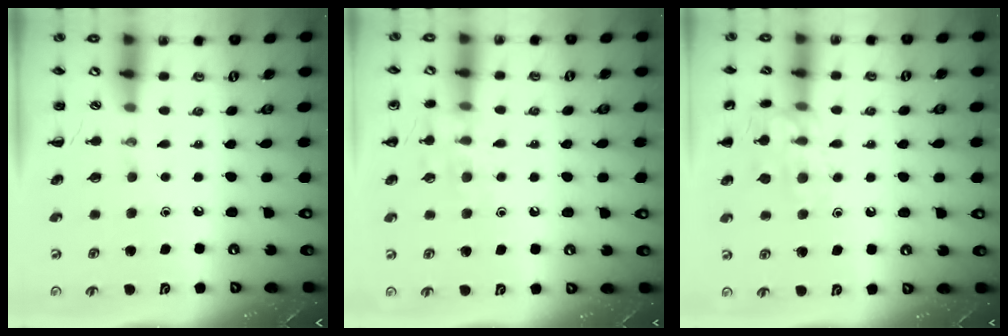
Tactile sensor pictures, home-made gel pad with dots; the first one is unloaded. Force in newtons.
{"total": 9.2, "press": 9.2, "slide": 0.6}
{"total": 13.9, "press": 13.9, "slide": 0.8}